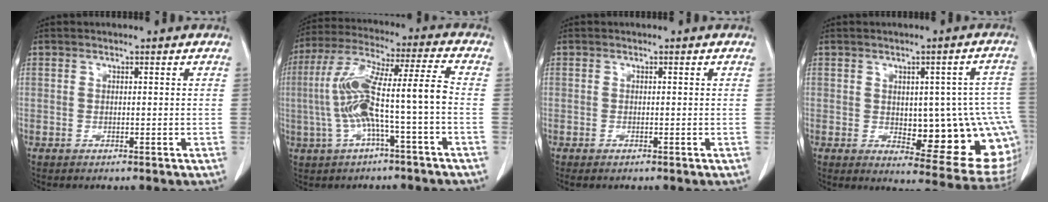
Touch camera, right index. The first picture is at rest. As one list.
[{"total": 12.7, "force": [-2.3, 0.6, 12.5], "torque": [-0.252, 0.033, -0.044]}, {"total": 0.6, "force": [-0.5, 0.1, 0.4], "torque": [-0.011, -0.002, -0.007]}, {"total": 17.2, "force": [-2.2, 6.0, 16.0], "torque": [-0.135, 0.019, -0.001]}]